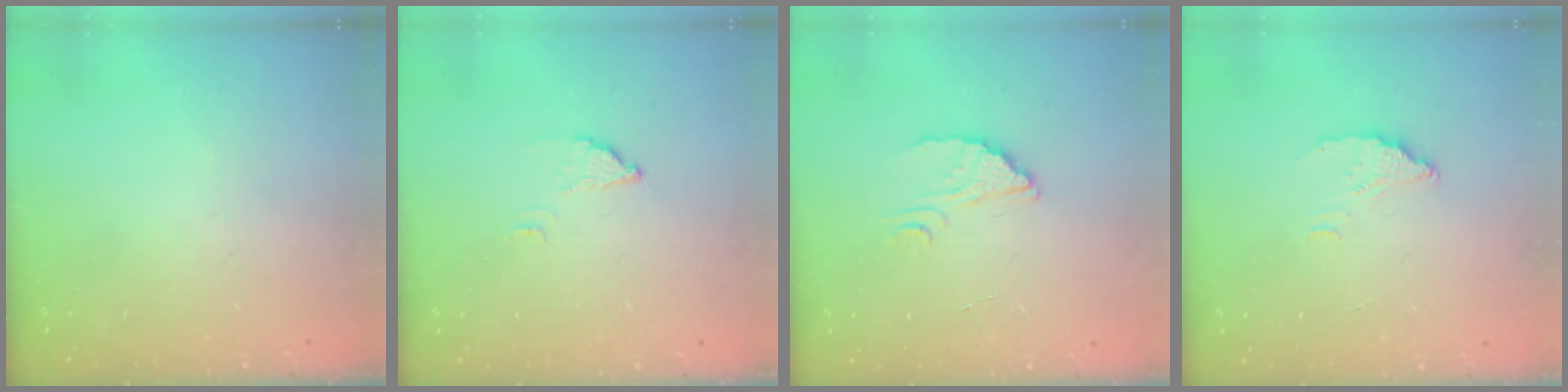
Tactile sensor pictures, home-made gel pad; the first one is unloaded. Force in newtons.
{"total": 2.5, "press": 2.5, "slide": 0.1}
{"total": 2.6, "press": 2.6, "slide": 0.1}
{"total": 3.6, "press": 3.6, "slide": 0.3}